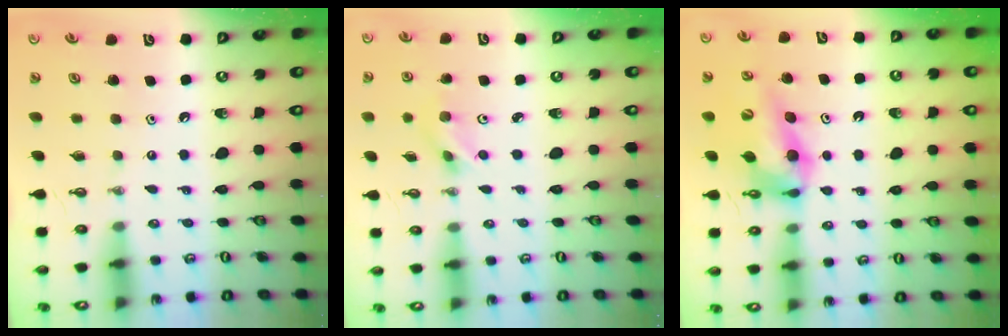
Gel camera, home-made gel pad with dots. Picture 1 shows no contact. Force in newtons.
{"total": 3.3, "press": 3.2, "slide": 1.1}
{"total": 11.6, "press": 11.6, "slide": 1.0}